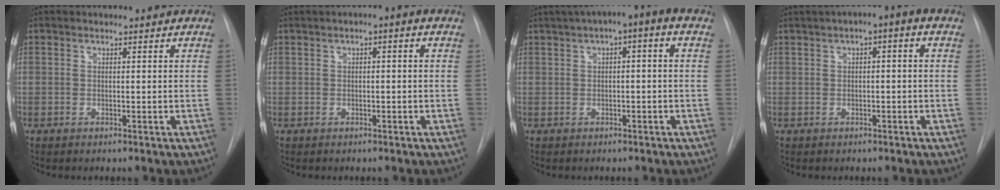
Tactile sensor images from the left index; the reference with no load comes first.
{"total": 2.3, "force": [0.7, 0.5, 2.2], "torque": [-0.029, 0.013, 0.007]}
{"total": 7.0, "force": [2.8, 1.5, 6.3], "torque": [-0.100, 0.038, 0.035]}
{"total": 5.2, "force": [1.9, 1.1, 4.7], "torque": [-0.072, 0.028, 0.022]}